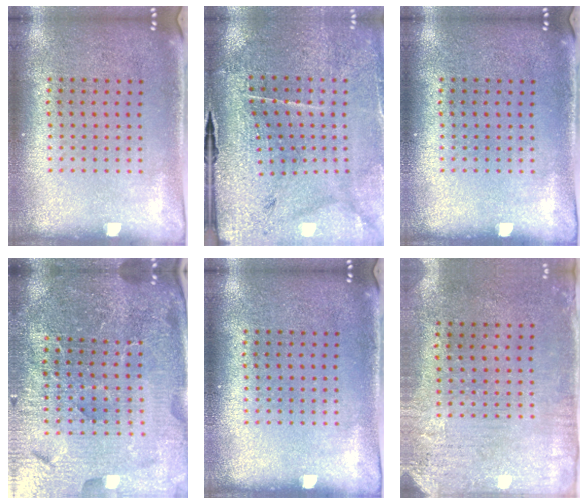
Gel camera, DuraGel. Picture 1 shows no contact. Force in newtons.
{"total": 3.4, "press": 3.3, "slide": 0.7}
{"total": 0.0}
{"total": 5.8, "press": 5.3, "slide": 2.5}
{"total": 0.0}
{"total": 3.1, "press": 2.5, "slide": 1.9}